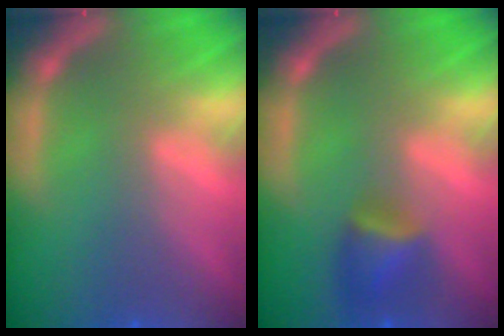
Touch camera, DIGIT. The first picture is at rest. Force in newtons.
{"total": 2.9}